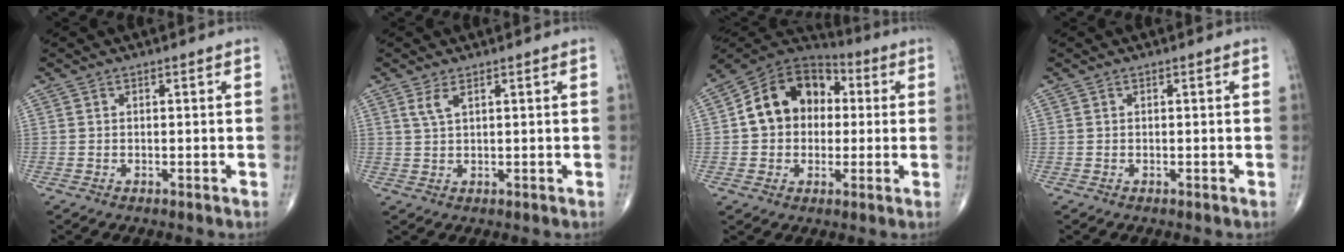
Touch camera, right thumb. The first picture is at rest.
{"total": 2.4, "force": [1.3, 0.7, 1.8], "torque": [-0.043, -0.001, 0.033]}
{"total": 14.8, "force": [1.4, 11.8, 8.9], "torque": [-0.111, 0.031, 0.013]}
{"total": 0.0}